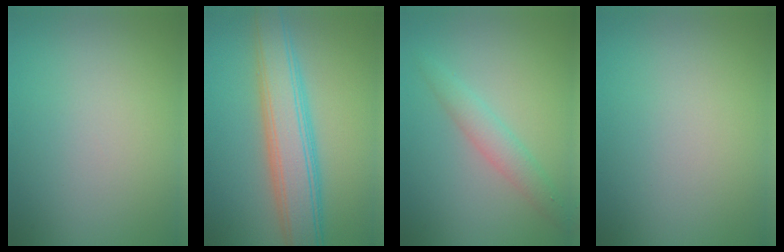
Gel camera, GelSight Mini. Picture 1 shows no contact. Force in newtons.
{"total": 6.6, "press": 6.6, "slide": 0.1}
{"total": 2.5, "press": 2.5, "slide": 0.1}
{"total": 0.0}